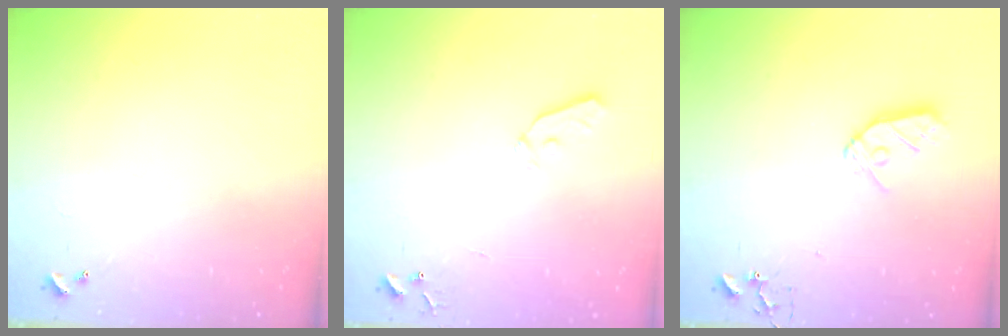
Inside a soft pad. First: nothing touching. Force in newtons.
{"total": 5.2, "press": 5.2, "slide": 0.6}
{"total": 9.1, "press": 9.1, "slide": 0.9}